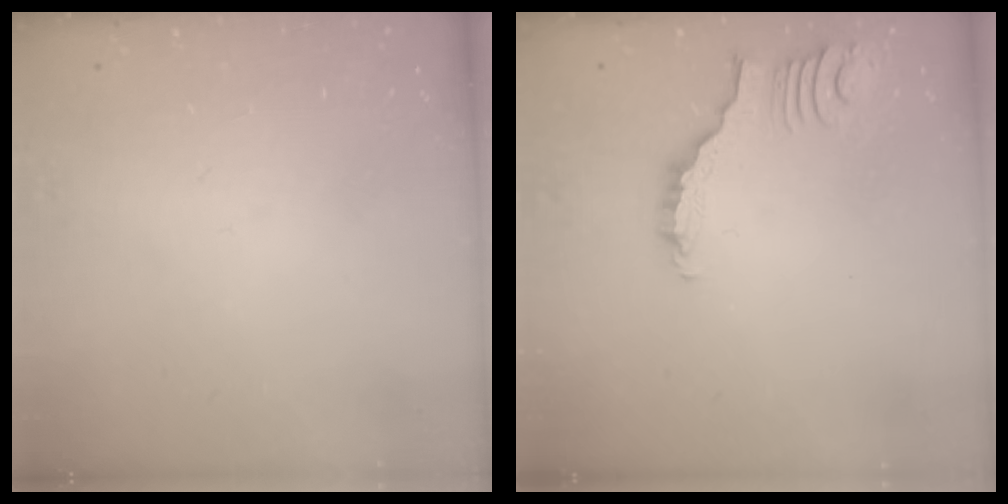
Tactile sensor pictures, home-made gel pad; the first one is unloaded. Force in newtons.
{"total": 2.5, "press": 2.5, "slide": 0.3}